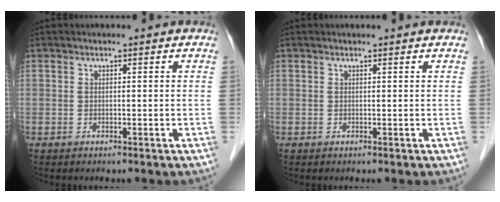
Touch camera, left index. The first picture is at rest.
{"total": 1.0, "force": [1.0, 0.0, 0.3], "torque": [-0.010, 0.007, 0.012]}